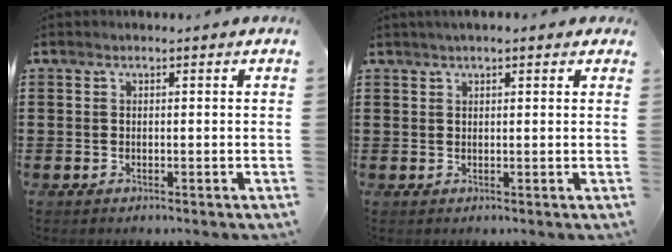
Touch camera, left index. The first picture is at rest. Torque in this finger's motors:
{"motor_torque": [2.14, 0.00, 0.73, 0.10]}